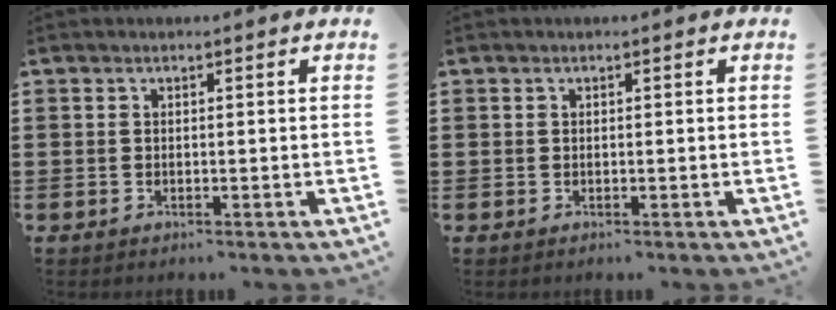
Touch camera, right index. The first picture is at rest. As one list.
[{"total": 0.0}]